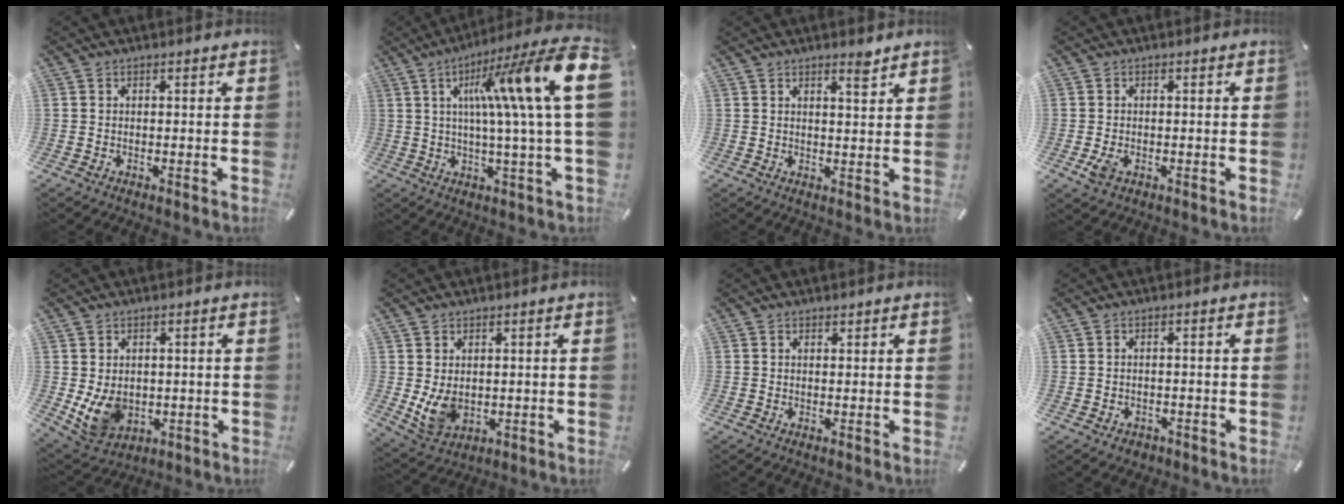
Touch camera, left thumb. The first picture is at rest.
{"total": 24.3, "force": [7.1, 3.1, 23.0], "torque": [-0.347, -0.045, 0.098]}
{"total": 3.2, "force": [2.6, 0.5, 1.8], "torque": [-0.015, -0.021, 0.042]}
{"total": 2.9, "force": [-0.9, 1.9, 2.0], "torque": [-0.054, -0.005, -0.018]}
{"total": 8.3, "force": [0.2, 7.0, 4.4], "torque": [-0.094, -0.008, 0.004]}
{"total": 6.7, "force": [1.1, 5.5, 3.7], "torque": [-0.078, -0.005, 0.022]}
{"total": 0.7, "force": [0.6, 0.4, 0.1], "torque": [-0.002, 0.002, 0.011]}
{"total": 1.8, "force": [-0.9, 1.5, 0.4], "torque": [-0.014, 0.003, -0.022]}